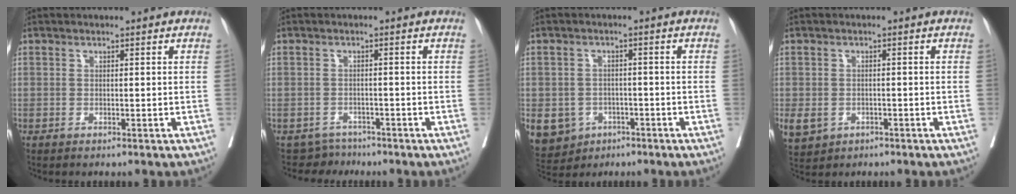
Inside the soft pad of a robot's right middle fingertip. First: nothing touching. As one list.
[{"total": 2.3, "force": [-1.7, 0.7, -1.3], "torque": [0.026, 0.002, -0.030]}, {"total": 10.0, "force": [-4.5, 8.4, 3.2], "torque": [-0.081, 0.005, -0.060]}, {"total": 6.6, "force": [-2.8, 5.3, 2.6], "torque": [-0.066, -0.003, -0.036]}]